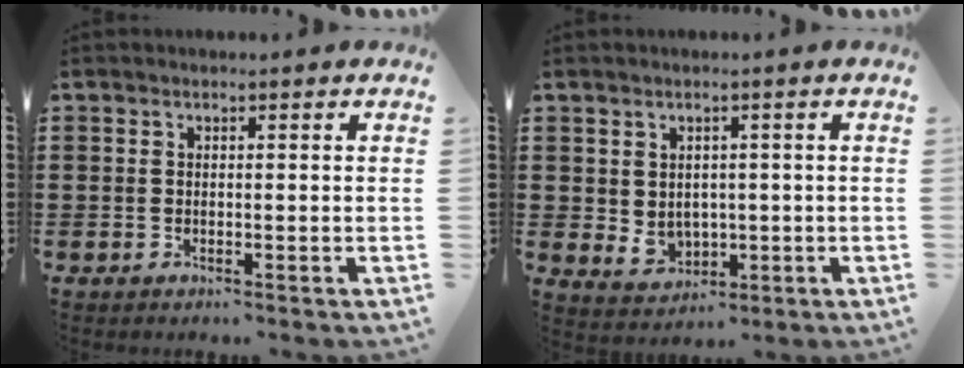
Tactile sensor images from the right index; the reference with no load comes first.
{"total": 3.0, "force": [0.8, 2.7, 1.1], "torque": [-0.025, -0.003, 0.013]}